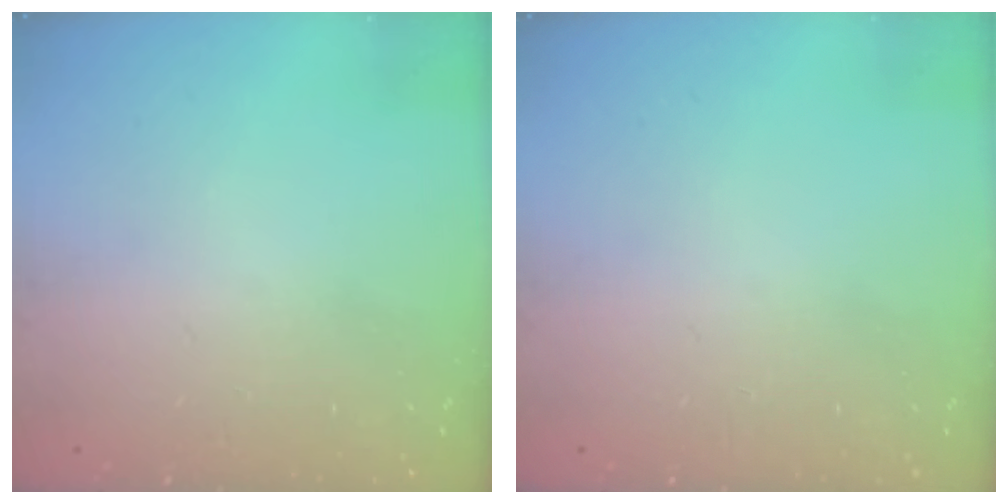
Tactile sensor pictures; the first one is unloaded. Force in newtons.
{"total": 0.0}